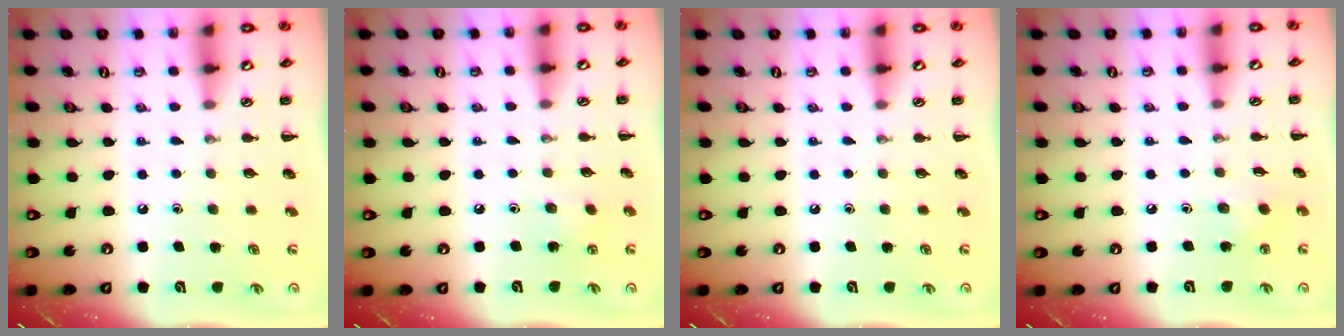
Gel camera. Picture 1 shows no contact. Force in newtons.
{"total": 5.8, "press": 5.6, "slide": 1.5}
{"total": 0.0}
{"total": 2.9, "press": 2.8, "slide": 1.0}